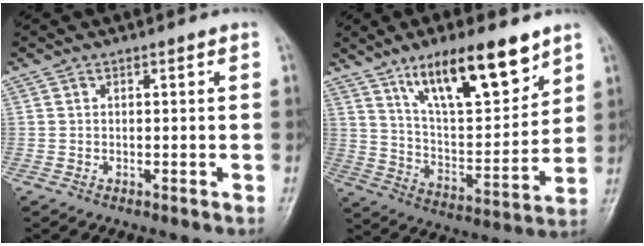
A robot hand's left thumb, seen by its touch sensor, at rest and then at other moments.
{"total": 17.6, "force": [11.3, 5.7, 12.3], "torque": [-0.170, -0.057, 0.204]}